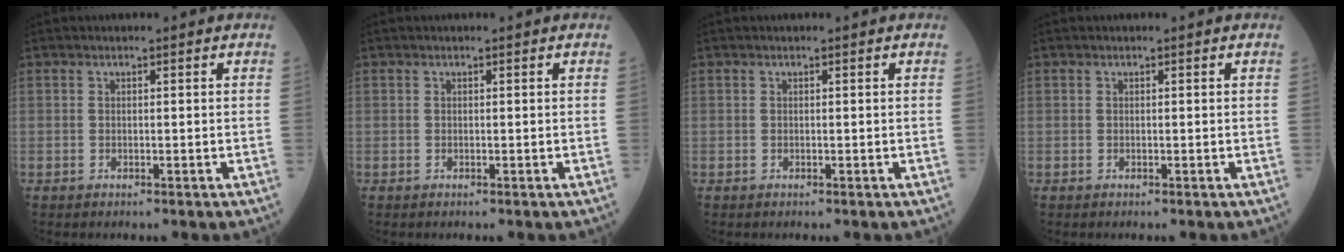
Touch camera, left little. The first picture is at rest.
{"total": 0.0}
{"total": 0.0}
{"total": 0.0}